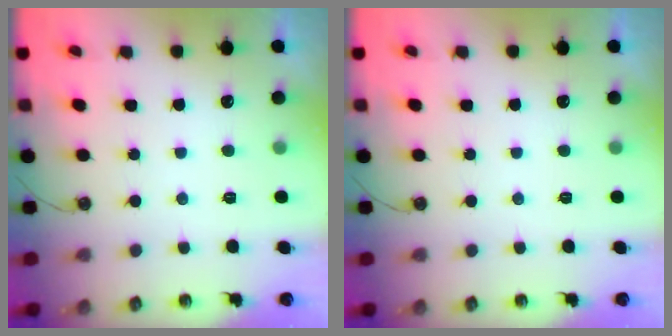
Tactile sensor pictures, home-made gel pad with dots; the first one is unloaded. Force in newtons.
{"total": 0.0}